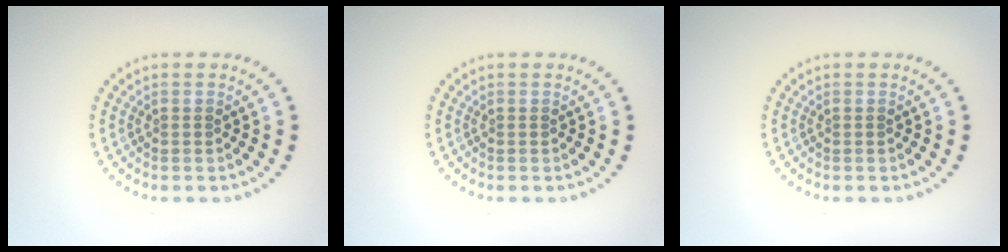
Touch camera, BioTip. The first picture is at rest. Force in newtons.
{"total": 0.0}
{"total": 0.0}